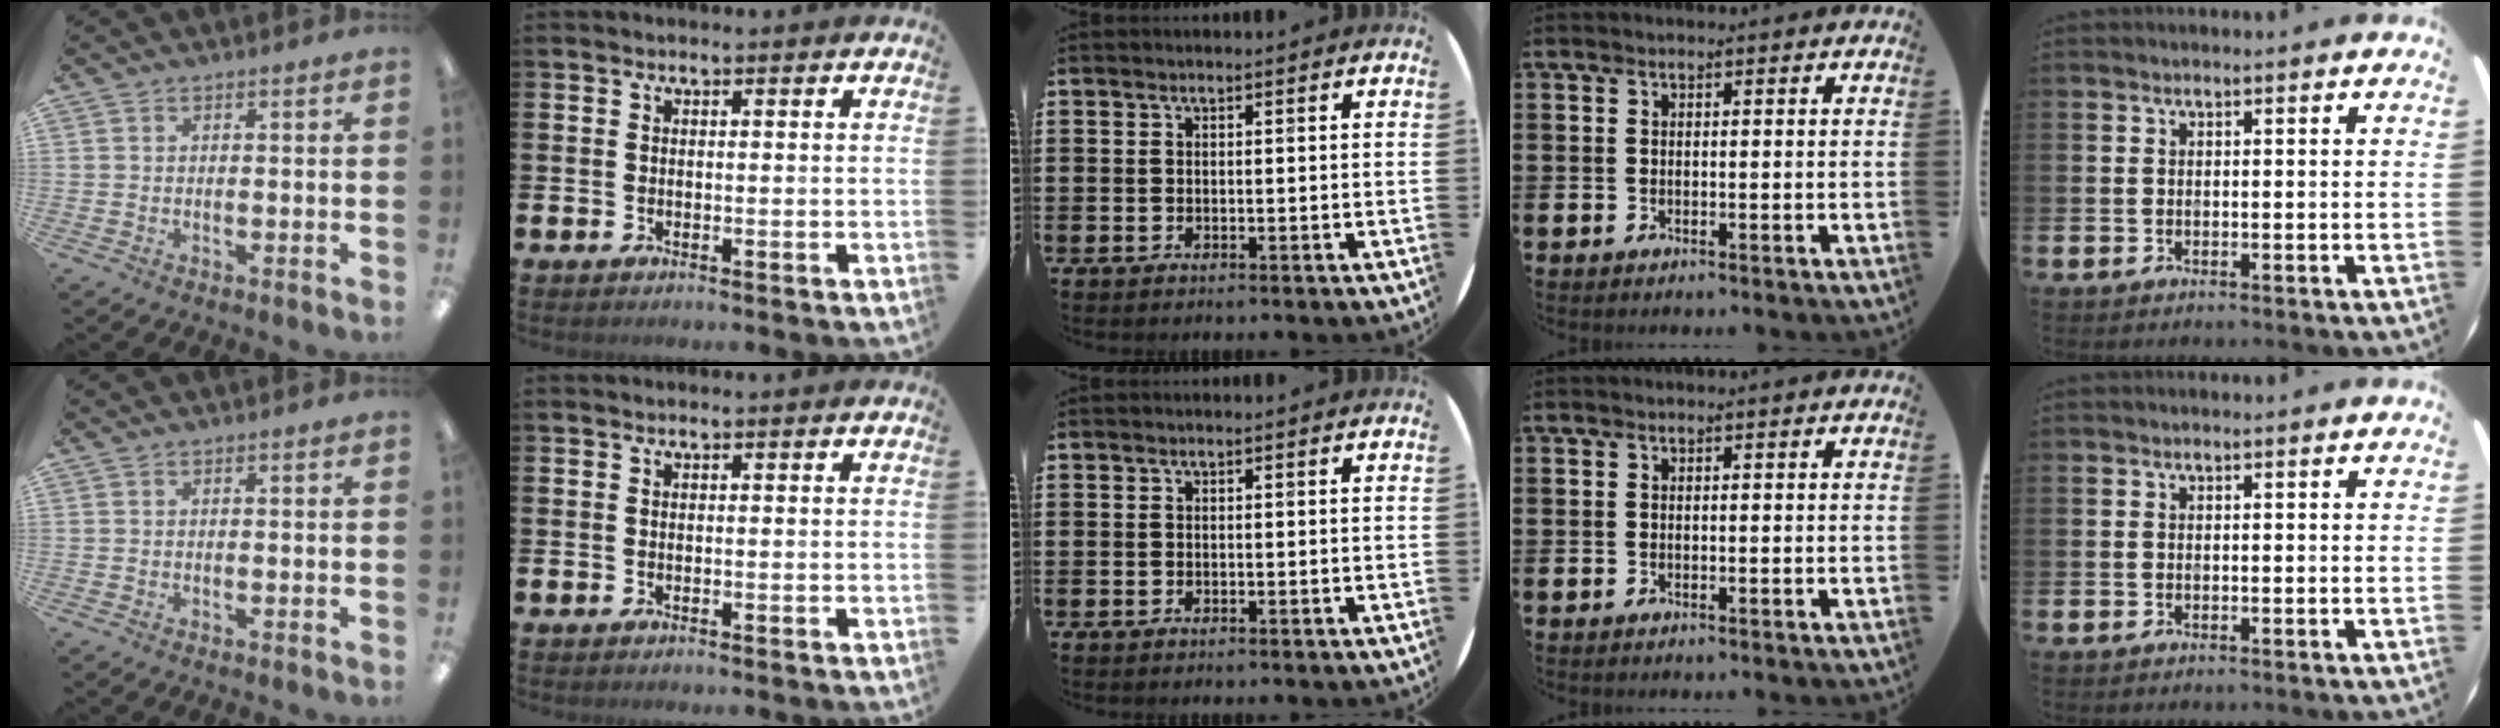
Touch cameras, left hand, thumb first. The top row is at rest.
{}